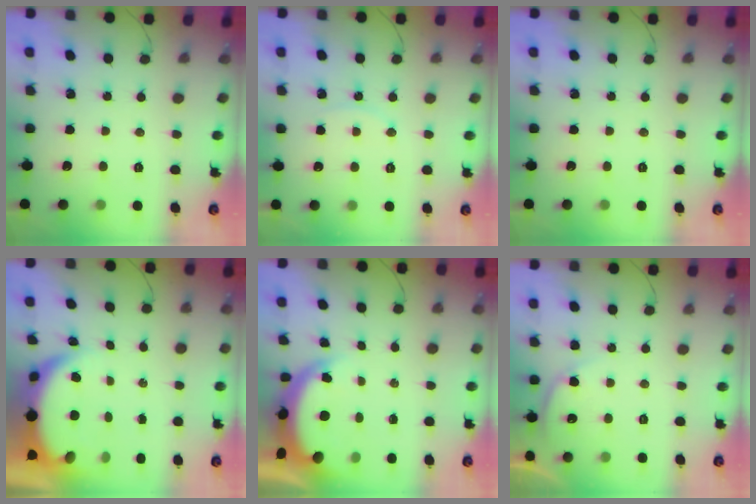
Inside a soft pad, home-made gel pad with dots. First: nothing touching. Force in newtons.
{"total": 5.4, "press": 5.4, "slide": 0.1}
{"total": 0.0}
{"total": 6.3, "press": 6.2, "slide": 0.9}
{"total": 4.0, "press": 3.9, "slide": 0.6}
{"total": 3.6, "press": 3.5, "slide": 0.5}